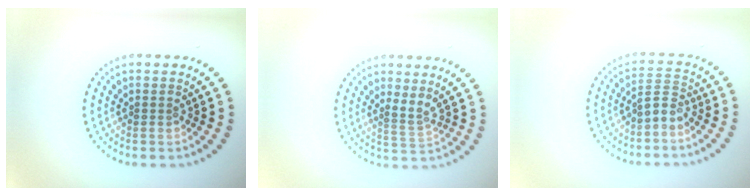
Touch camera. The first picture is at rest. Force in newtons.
{"total": 1.6, "press": 1.1, "slide": 1.2}
{"total": 2.0, "press": 1.4, "slide": 1.3}